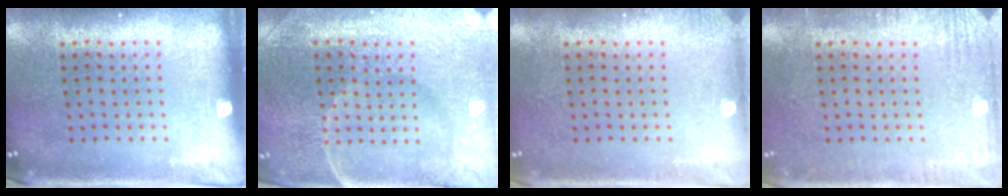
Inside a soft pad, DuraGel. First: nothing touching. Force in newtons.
{"total": 4.1, "press": 3.9, "slide": 1.1}
{"total": 0.8, "press": 0.8, "slide": 0.1}
{"total": 2.3, "press": 2.2, "slide": 0.4}